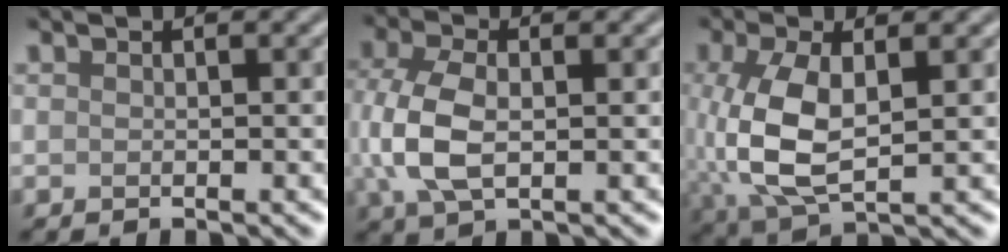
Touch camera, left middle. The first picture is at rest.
{"total": 5.7, "force": [0.0, 3.4, 4.6], "torque": [-0.117, 0.000, -0.003]}
{"total": 6.9, "force": [0.2, 3.4, 6.0], "torque": [-0.147, -0.002, 0.007]}